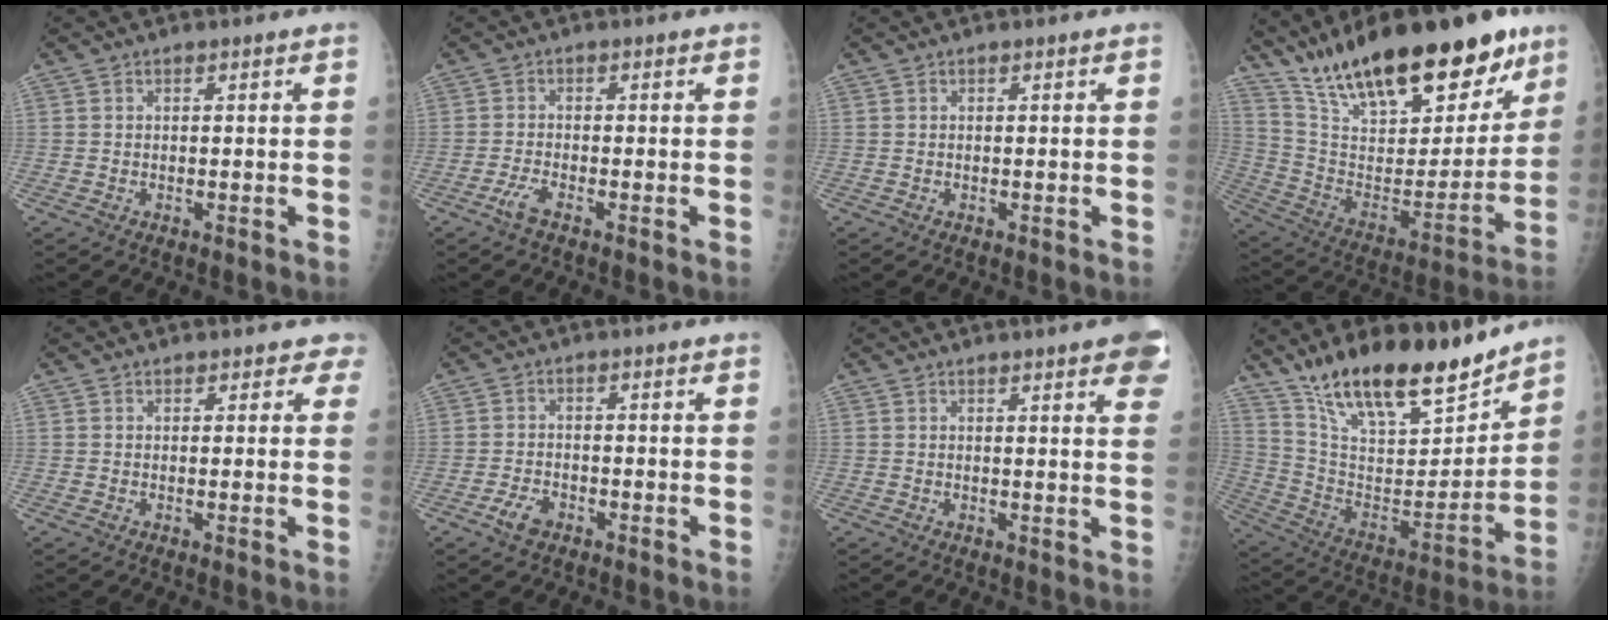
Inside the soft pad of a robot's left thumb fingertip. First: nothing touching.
{"total": 2.3, "force": [-1.6, 0.5, 1.6], "torque": [-0.043, 0.003, -0.036]}
{"total": 0.0}
{"total": 30.6, "force": [21.2, 11.2, 19.0], "torque": [-0.271, -0.060, 0.352]}
{"total": 2.6, "force": [2.2, 1.4, 0.1], "torque": [0.032, -0.007, 0.008]}
{"total": 3.2, "force": [-1.9, 1.9, 1.8], "torque": [-0.033, 0.009, -0.034]}
{"total": 8.9, "force": [5.1, 1.6, 7.2], "torque": [-0.066, -0.007, 0.050]}
{"total": 23.1, "force": [18.0, 7.3, 12.5], "torque": [-0.182, -0.085, 0.315]}